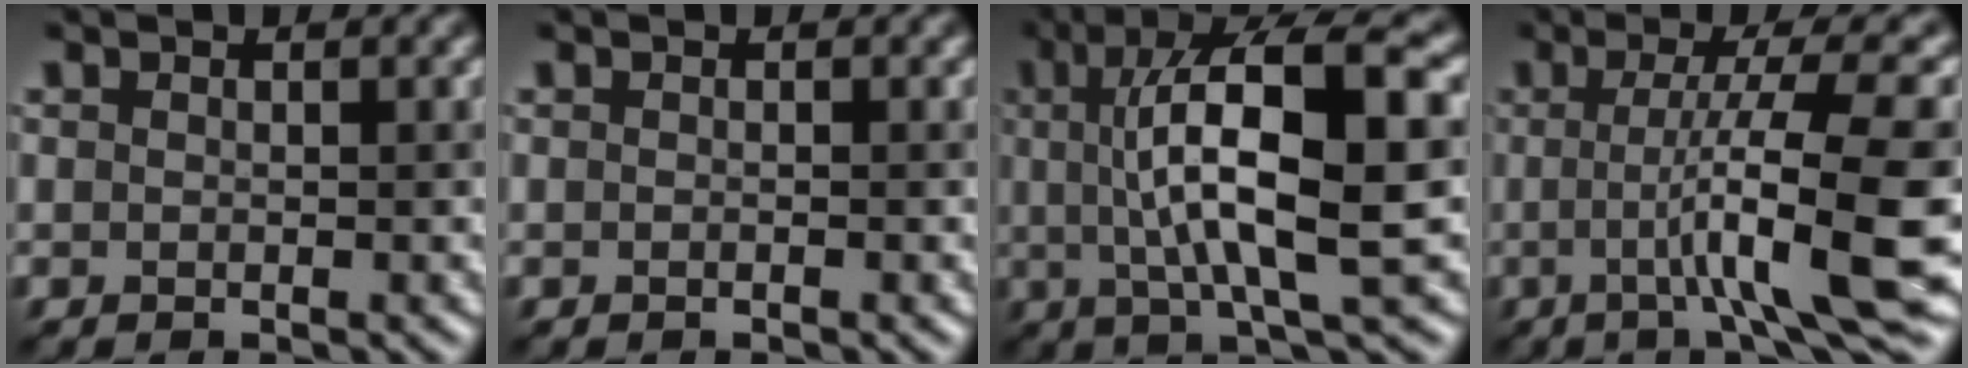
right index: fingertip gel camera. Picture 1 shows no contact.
{"total": 0.0}
{"total": 11.8, "force": [1.4, 3.1, 11.3], "torque": [-0.165, 0.015, 0.024]}
{"total": 10.6, "force": [-1.1, 1.7, 10.5], "torque": [-0.139, -0.002, -0.015]}